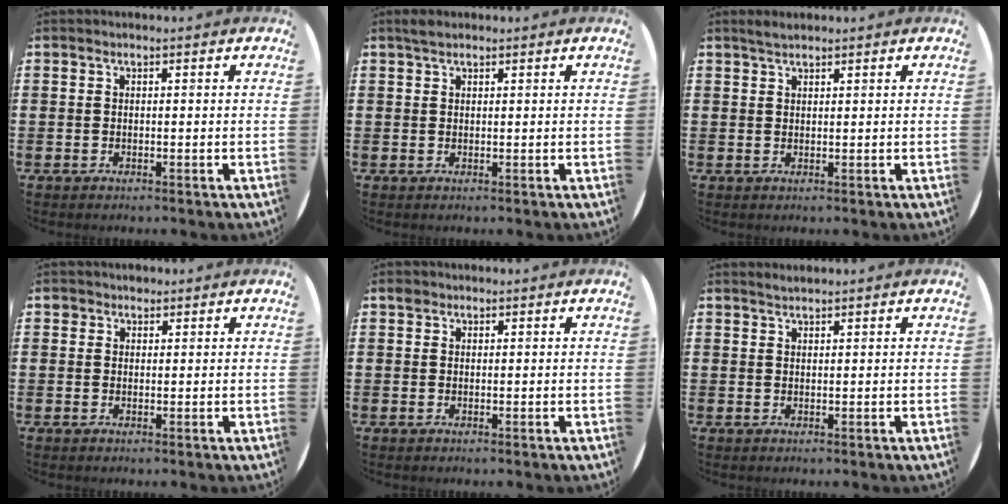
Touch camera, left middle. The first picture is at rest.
{"total": 1.3, "force": [1.1, 0.5, 0.5], "torque": [-0.003, 0.002, 0.018]}
{"total": 1.5, "force": [1.3, 0.2, 0.6], "torque": [-0.012, 0.003, 0.024]}
{"total": 1.5, "force": [1.2, 0.8, 0.1], "torque": [0.005, 0.001, 0.023]}
{"total": 0.9, "force": [0.7, 0.6, 0.1], "torque": [0.004, 0.000, 0.012]}
{"total": 1.1, "force": [1.1, 0.0, 0.2], "torque": [-0.004, 0.001, 0.021]}